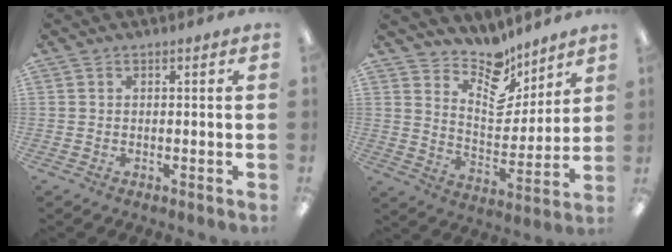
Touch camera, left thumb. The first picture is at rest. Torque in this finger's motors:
{"motor_torque": [0.06, 0.01, -0.27, -0.27, 0.01]}